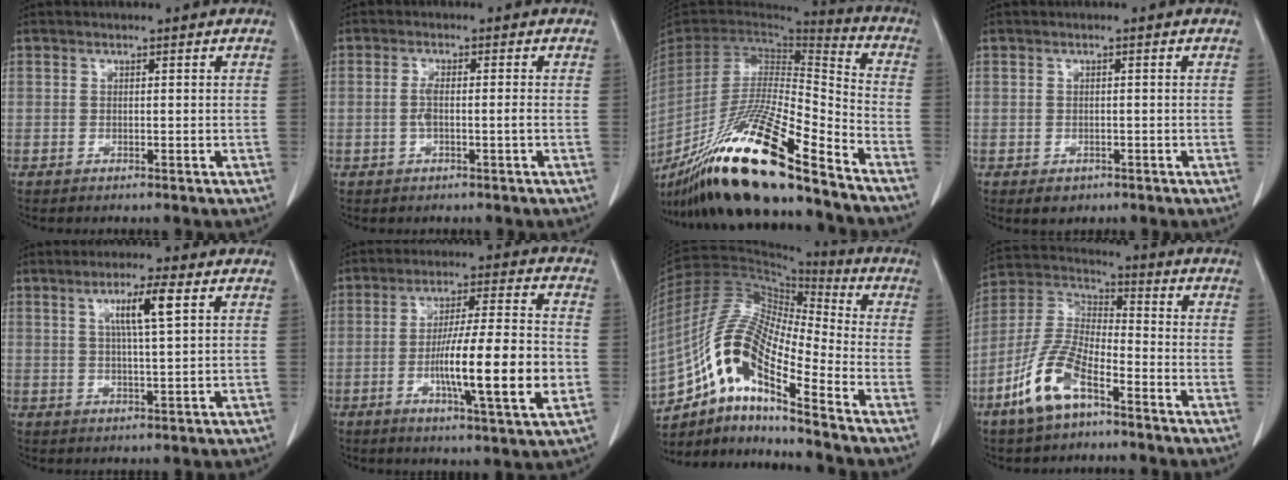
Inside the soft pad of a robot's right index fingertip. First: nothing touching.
{"total": 2.5, "force": [-0.7, 0.1, 2.4], "torque": [-0.048, 0.002, -0.013]}
{"total": 24.8, "force": [-18.3, 1.5, 16.7], "torque": [-0.309, -0.048, -0.335]}
{"total": 1.9, "force": [-1.0, 1.5, 0.7], "torque": [-0.006, 0.001, -0.005]}
{"total": 5.8, "force": [2.2, -0.1, 5.4], "torque": [-0.096, 0.002, 0.038]}
{"total": 15.2, "force": [-3.5, 0.7, 14.8], "torque": [-0.248, -0.006, -0.059]}
{"total": 14.7, "force": [-8.2, 2.9, 11.9], "torque": [-0.244, 0.015, -0.149]}
{"total": 11.3, "force": [-6.6, 4.1, 8.3], "torque": [-0.191, 0.000, -0.130]}